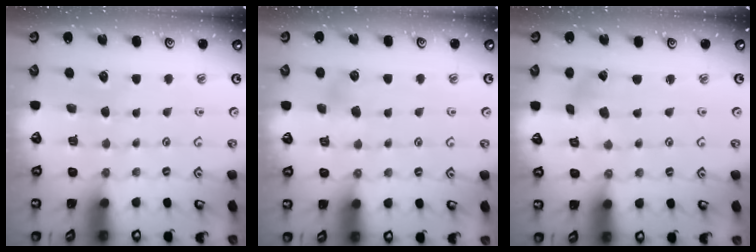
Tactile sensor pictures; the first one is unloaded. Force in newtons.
{"total": 3.9, "press": 3.8, "slide": 0.5}
{"total": 1.5, "press": 1.5, "slide": 0.3}